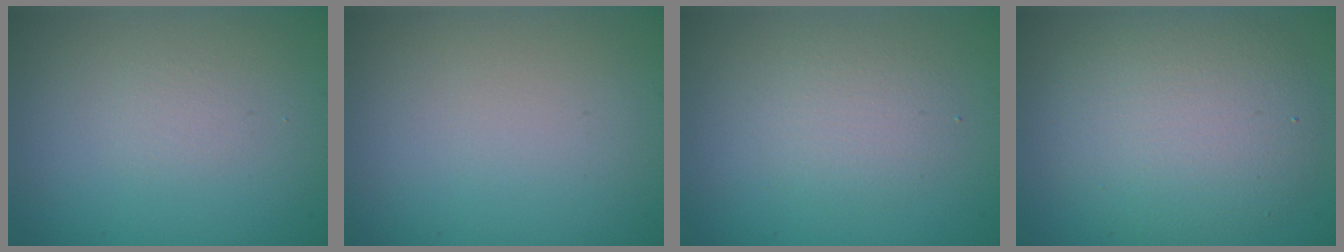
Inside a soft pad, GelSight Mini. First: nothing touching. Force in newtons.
{"total": 0.0}
{"total": 2.1, "press": 2.0, "slide": 0.1}
{"total": 6.4, "press": 6.4, "slide": 0.3}